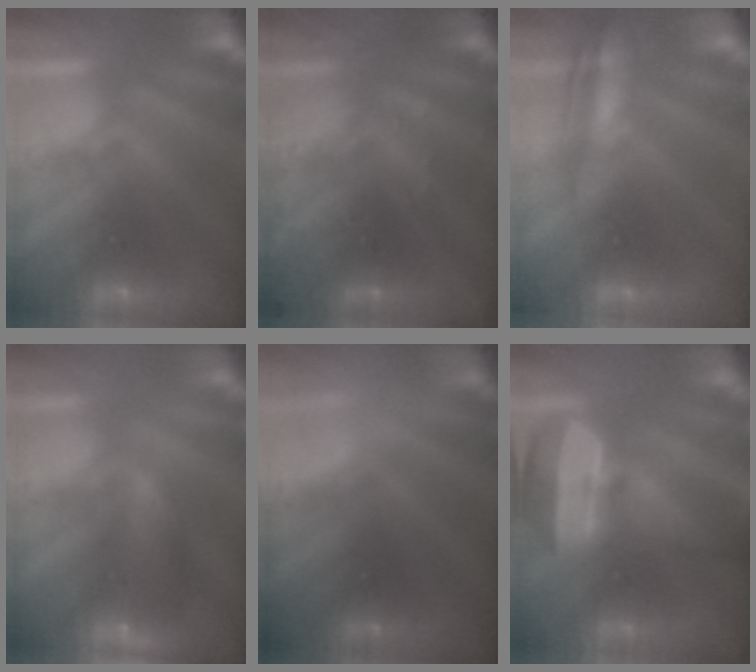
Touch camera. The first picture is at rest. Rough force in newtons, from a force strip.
{"total": 2.9}
{"total": 2.6}
{"total": 7.1}
{"total": 2.4}
{"total": 7.7}